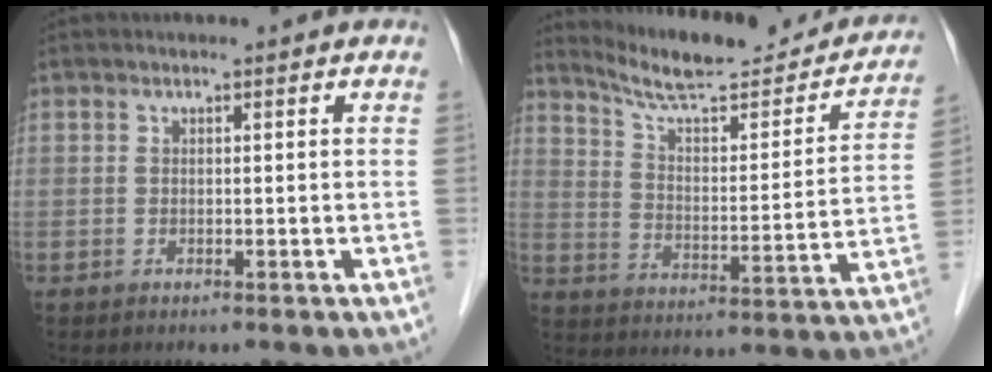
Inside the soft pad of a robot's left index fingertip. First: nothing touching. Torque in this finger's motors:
{"motor_torque": [-0.20, -0.39, 0.16, 0.05]}